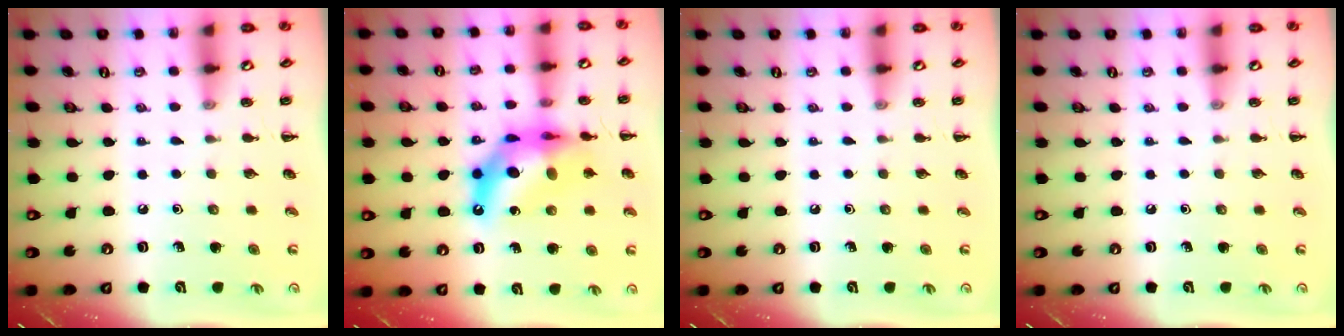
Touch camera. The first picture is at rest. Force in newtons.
{"total": 16.2, "press": 15.6, "slide": 4.3}
{"total": 0.0}
{"total": 0.0}